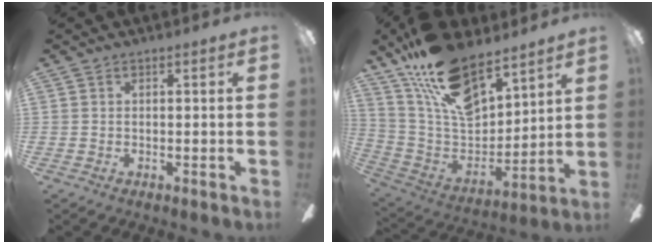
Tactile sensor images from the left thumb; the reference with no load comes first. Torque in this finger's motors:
{"motor_torque": [2.77, 2.01, 1.68, -1.09, 0.42]}